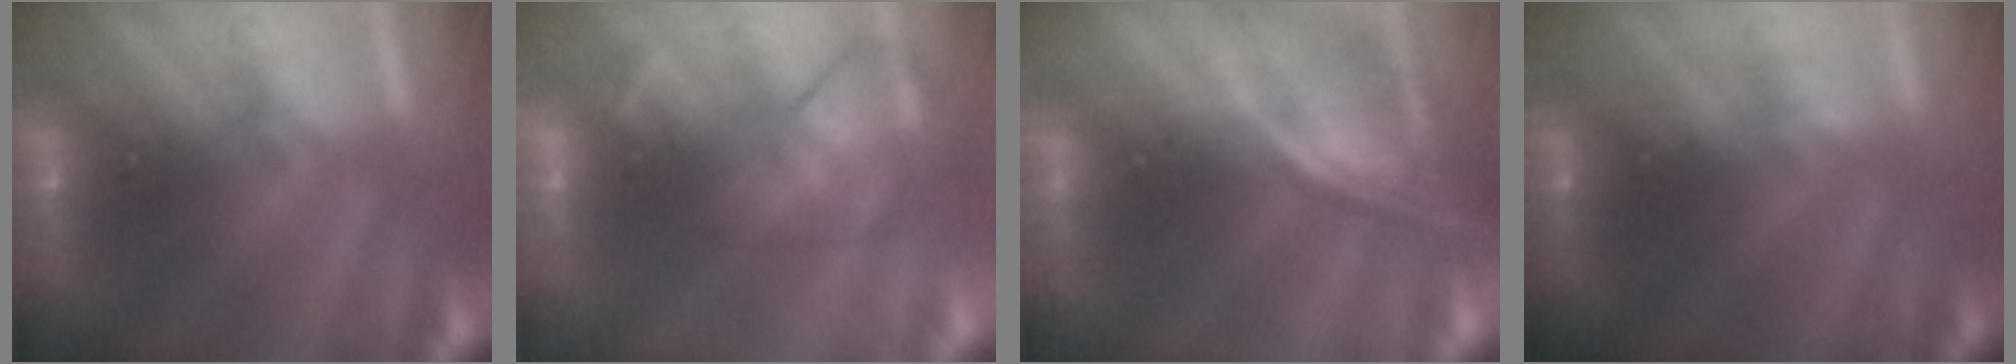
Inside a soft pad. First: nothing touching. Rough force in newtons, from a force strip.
{"total": 4.8}
{"total": 2.6}
{"total": 3.6}